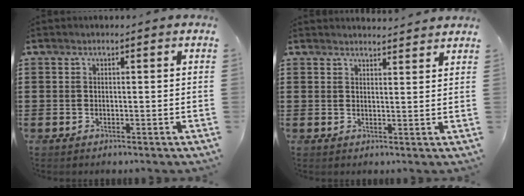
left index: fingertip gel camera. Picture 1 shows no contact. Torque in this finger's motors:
{"motor_torque": [0.84, -0.79, 0.13, -0.01]}